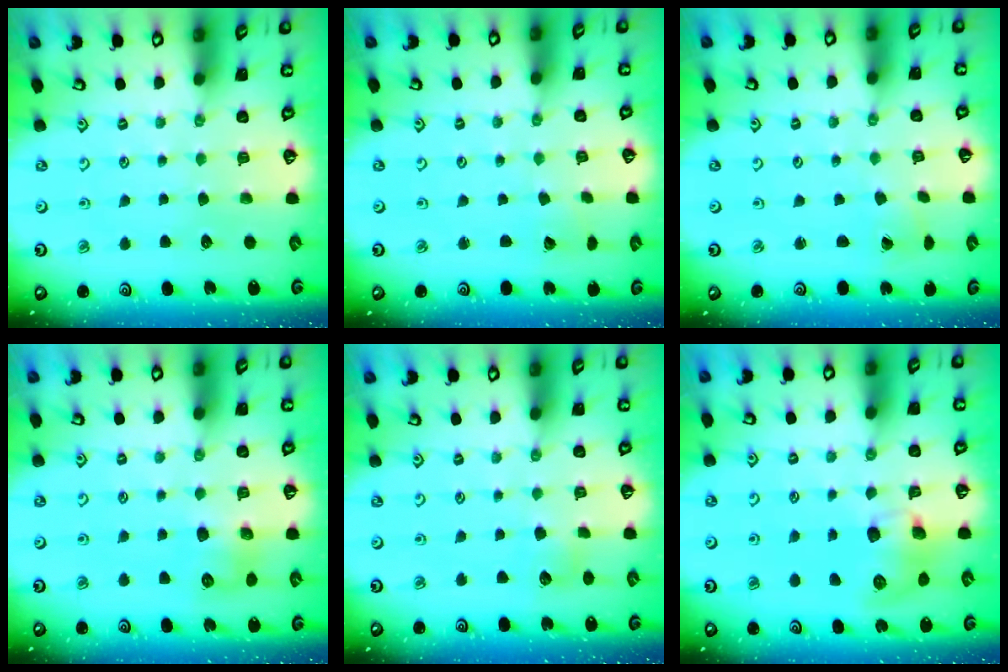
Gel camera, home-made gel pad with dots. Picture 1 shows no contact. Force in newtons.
{"total": 1.2, "press": 1.2, "slide": 0.0}
{"total": 0.6, "press": 0.6, "slide": 0.0}
{"total": 7.1, "press": 7.1, "slide": 0.3}
{"total": 5.4, "press": 5.4, "slide": 0.6}
{"total": 8.8, "press": 8.7, "slide": 1.1}